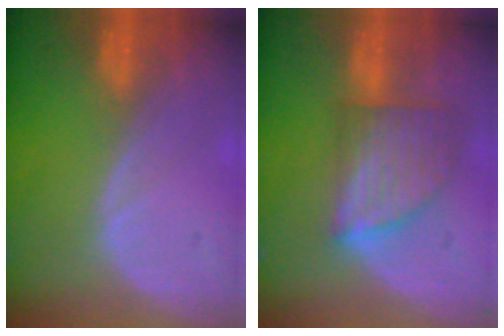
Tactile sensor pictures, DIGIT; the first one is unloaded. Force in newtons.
{"total": 7.5, "press": 6.9, "slide": 3.0}